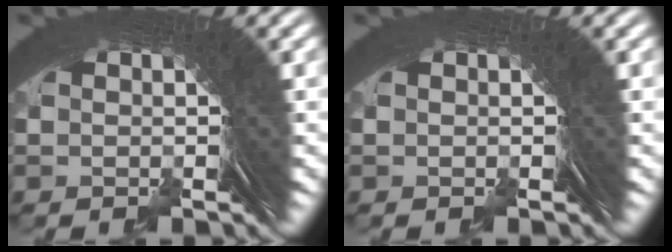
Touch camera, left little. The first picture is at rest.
{"total": 0.0}